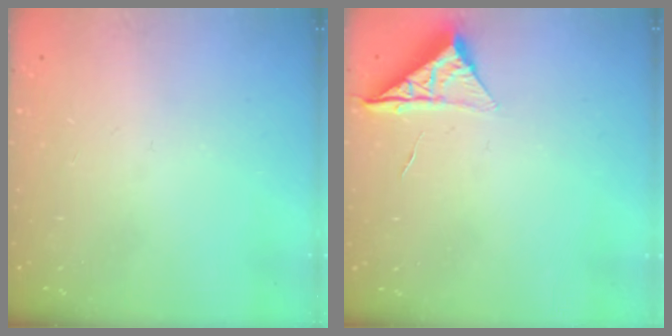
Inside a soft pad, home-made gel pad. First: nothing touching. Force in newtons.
{"total": 6.5, "press": 6.5, "slide": 0.3}